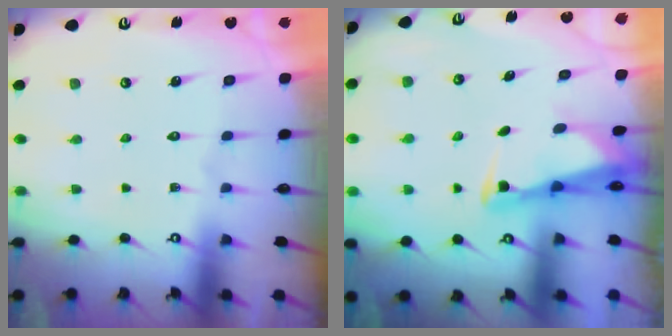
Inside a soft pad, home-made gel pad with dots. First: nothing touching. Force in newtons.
{"total": 2.5, "press": 2.5, "slide": 0.5}